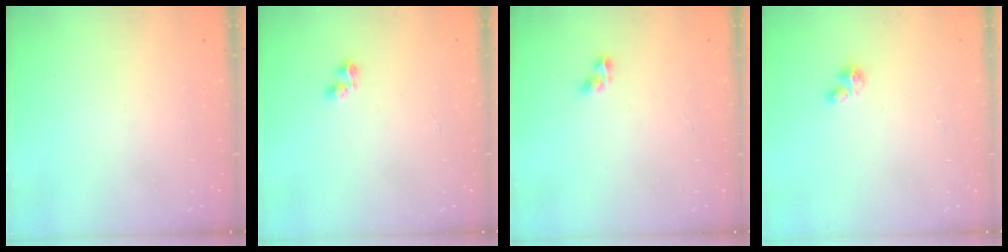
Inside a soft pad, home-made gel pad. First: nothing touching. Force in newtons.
{"total": 2.2, "press": 2.1, "slide": 0.6}
{"total": 2.5, "press": 2.5, "slide": 0.1}
{"total": 2.1, "press": 2.1, "slide": 0.2}